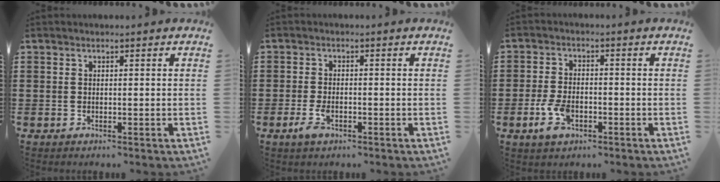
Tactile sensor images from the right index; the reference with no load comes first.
{"total": 3.0, "force": [-1.4, 1.3, 2.4], "torque": [-0.059, -0.009, -0.027]}
{"total": 5.0, "force": [-2.1, 2.6, 3.7], "torque": [-0.091, -0.006, -0.041]}